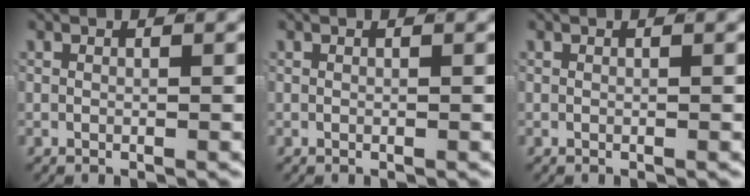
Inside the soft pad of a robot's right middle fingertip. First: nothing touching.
{"total": 0.0}
{"total": 0.0}